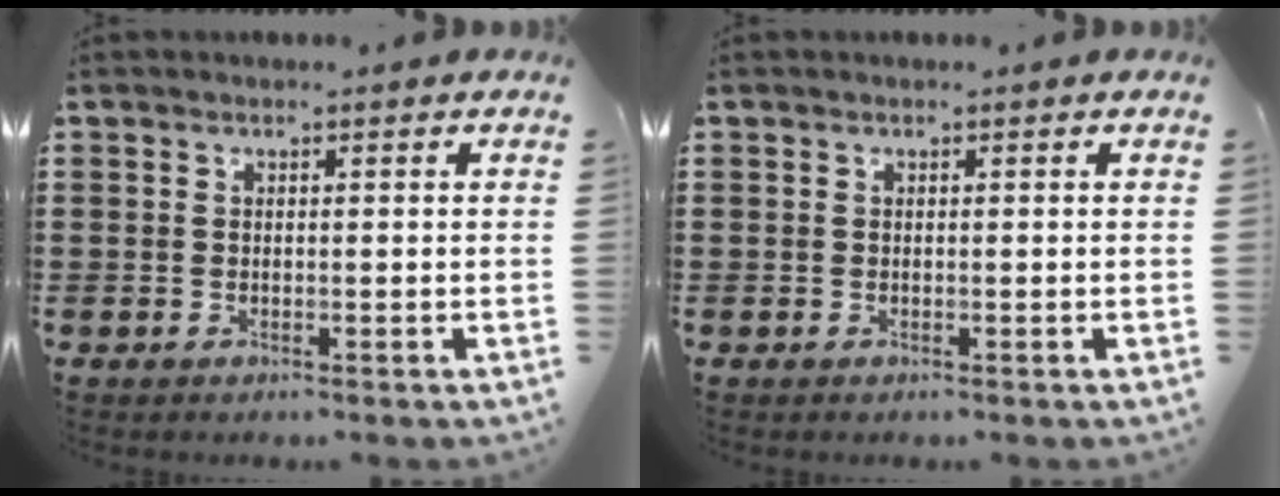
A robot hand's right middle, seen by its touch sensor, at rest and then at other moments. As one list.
[{"total": 0.0}]